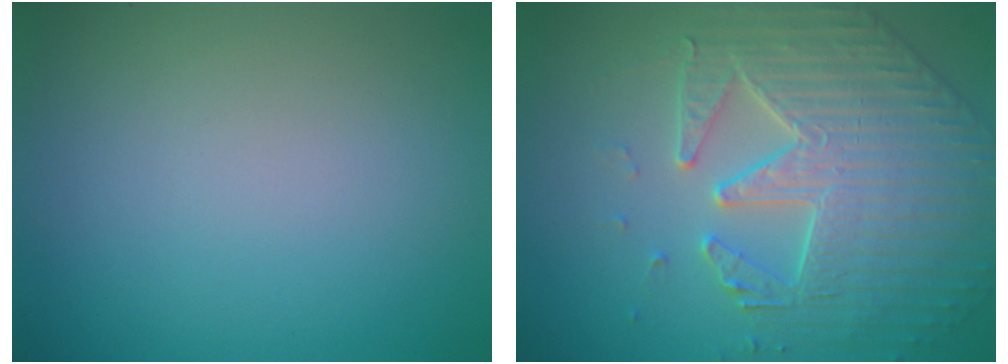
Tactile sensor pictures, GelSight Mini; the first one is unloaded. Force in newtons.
{"total": 5.2, "press": 4.9, "slide": 1.5}